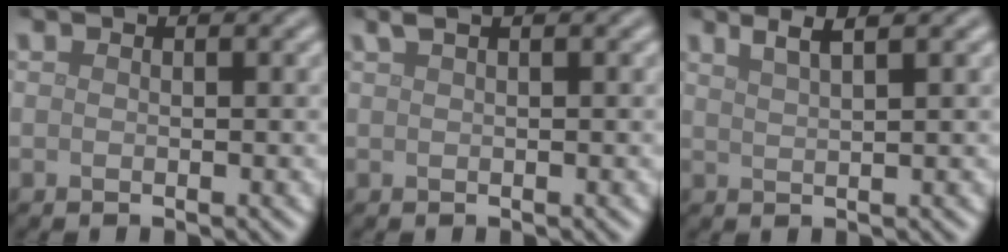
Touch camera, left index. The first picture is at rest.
{"total": 1.6, "force": [0.9, 0.5, 1.2], "torque": [-0.019, 0.005, 0.012]}
{"total": 2.9, "force": [2.0, 0.7, 2.0], "torque": [-0.013, 0.013, 0.016]}